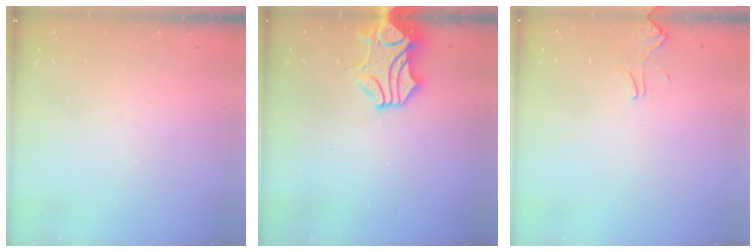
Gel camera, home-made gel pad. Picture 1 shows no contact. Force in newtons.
{"total": 2.2, "press": 1.8, "slide": 1.1}
{"total": 0.9, "press": 0.8, "slide": 0.5}